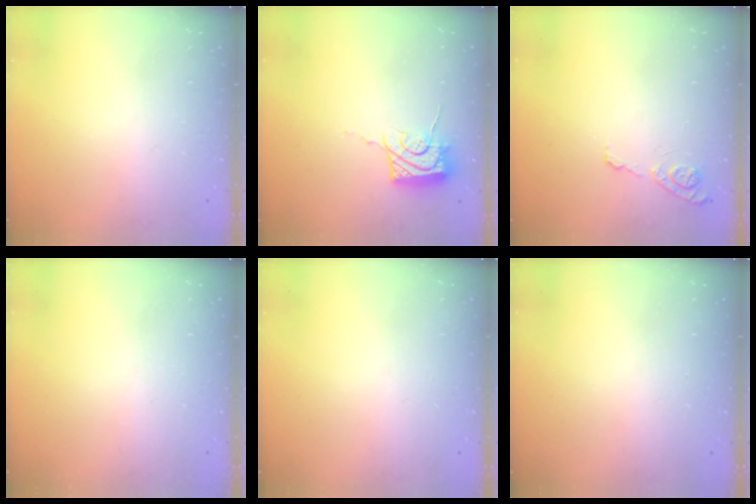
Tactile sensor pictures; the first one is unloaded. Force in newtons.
{"total": 12.2, "press": 12.0, "slide": 1.8}
{"total": 7.6, "press": 7.5, "slide": 0.8}
{"total": 0.0}
{"total": 0.0}
{"total": 0.0}